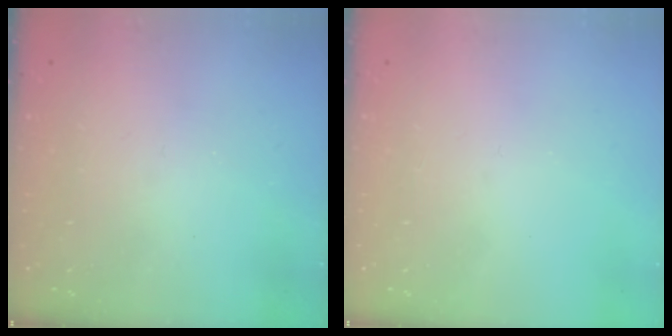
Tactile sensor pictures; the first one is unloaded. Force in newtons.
{"total": 0.0}